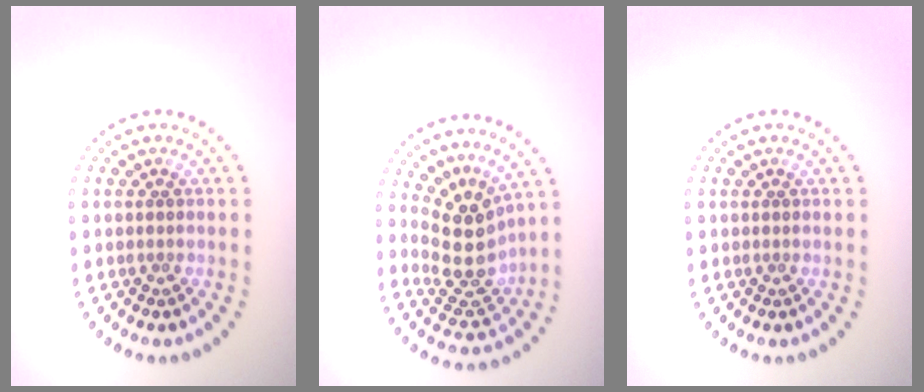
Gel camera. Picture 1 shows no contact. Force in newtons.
{"total": 4.4, "press": 3.7, "slide": 2.3}
{"total": 0.0}